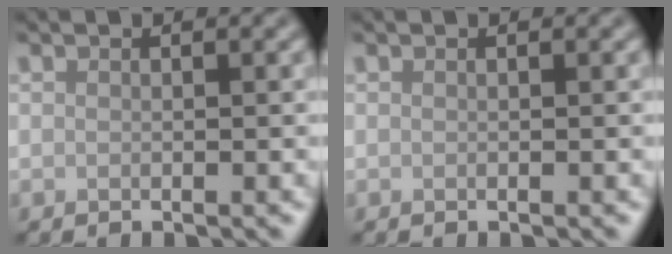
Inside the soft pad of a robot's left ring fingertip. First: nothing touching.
{"total": 0.0}